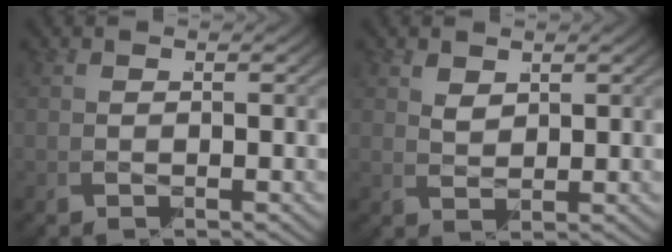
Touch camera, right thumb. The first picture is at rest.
{"total": 1.4, "force": [1.4, 0.1, 0.4], "torque": [0.000, -0.001, 0.025]}